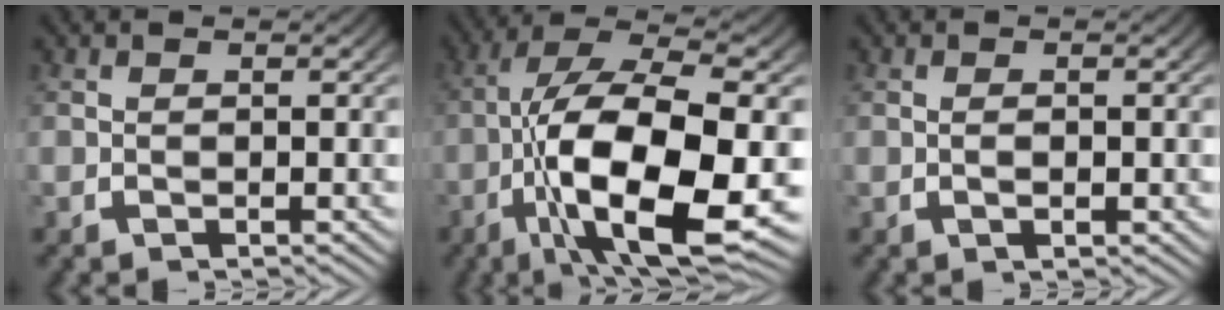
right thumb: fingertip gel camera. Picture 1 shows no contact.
{"total": 15.8, "force": [-3.9, 7.5, 13.3], "torque": [-0.271, -0.055, -0.035]}
{"total": 0.7, "force": [-0.4, 0.1, 0.6], "torque": [-0.014, -0.007, -0.004]}